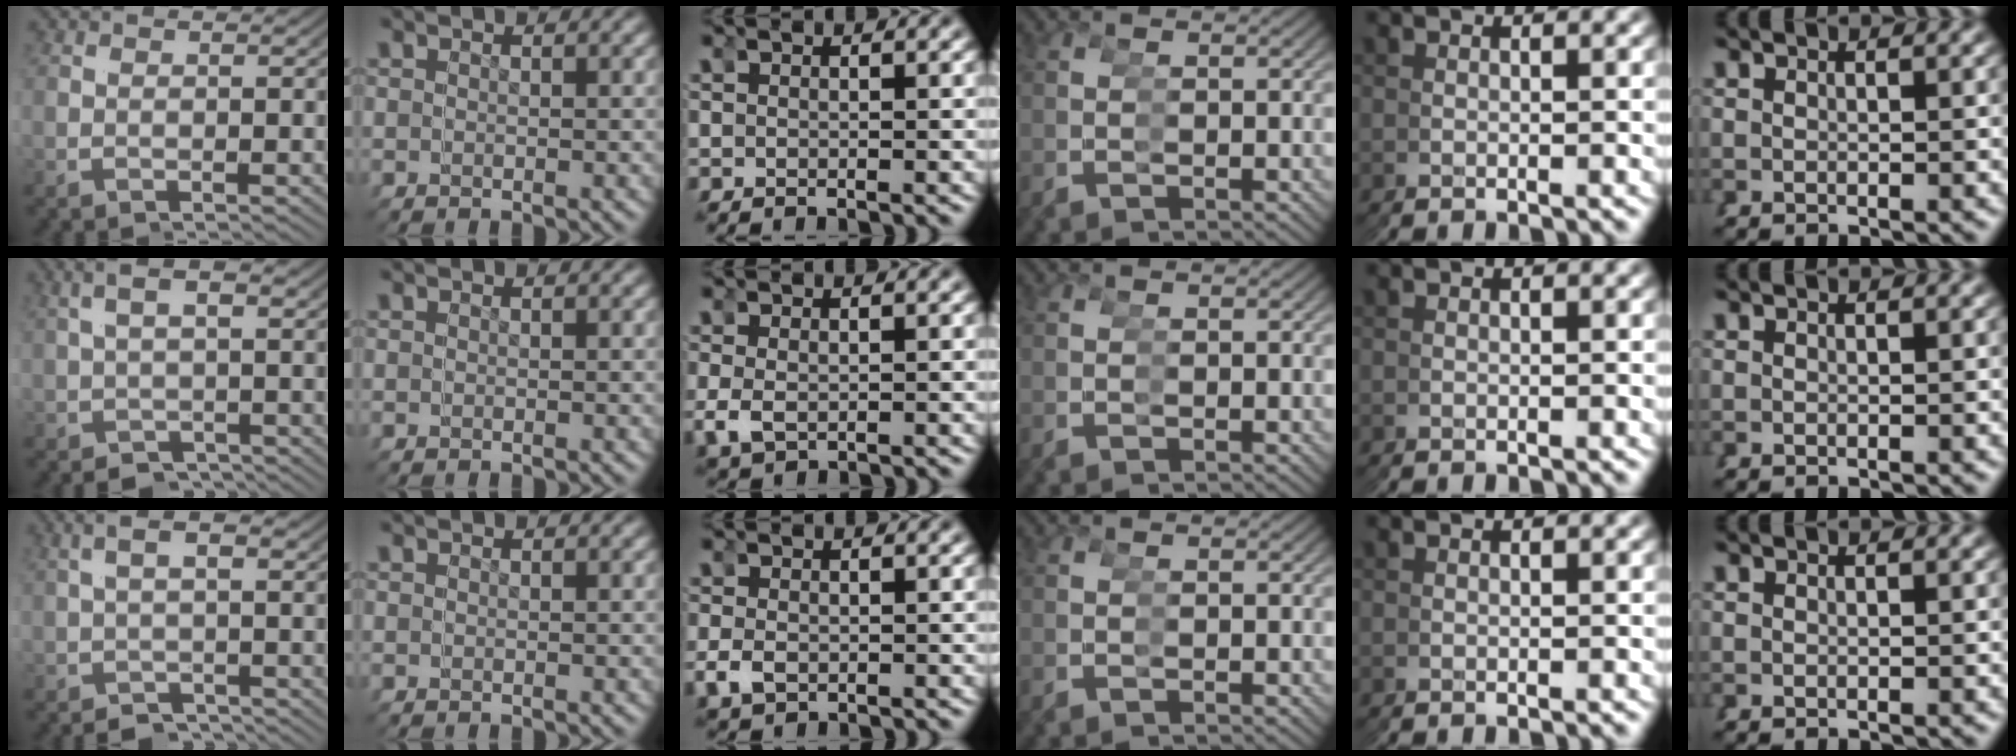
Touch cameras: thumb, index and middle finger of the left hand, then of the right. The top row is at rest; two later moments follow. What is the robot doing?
{"motion": "grasp_and_lifting", "object": "bandage"}